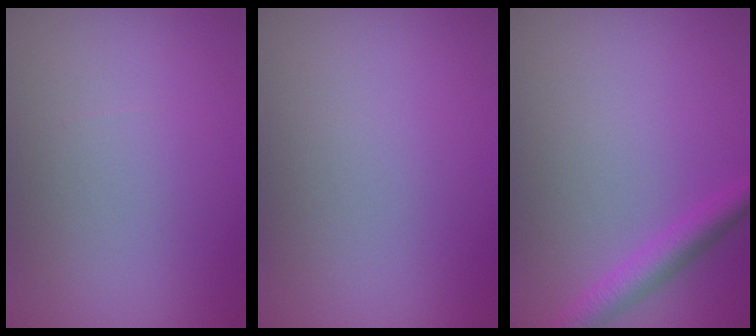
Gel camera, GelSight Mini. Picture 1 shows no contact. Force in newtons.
{"total": 0.0}
{"total": 2.8, "press": 2.8, "slide": 0.1}